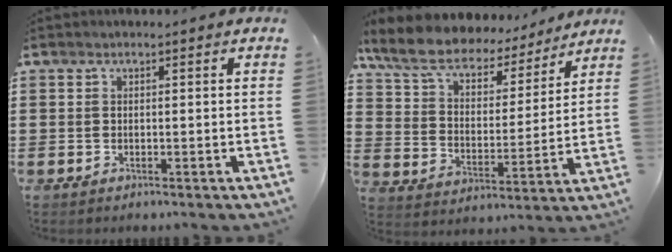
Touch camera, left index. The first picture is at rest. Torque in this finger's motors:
{"motor_torque": [1.13, -1.01, 0.55, 0.21]}